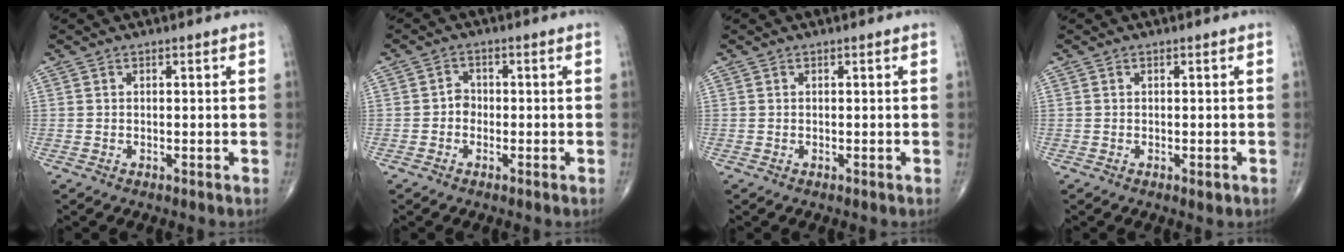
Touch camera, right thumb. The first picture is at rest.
{"total": 2.2, "force": [-0.6, 1.8, 1.0], "torque": [0.001, 0.007, -0.019]}
{"total": 0.0}
{"total": 1.1, "force": [-0.2, 0.4, 1.0], "torque": [-0.011, -0.003, -0.001]}